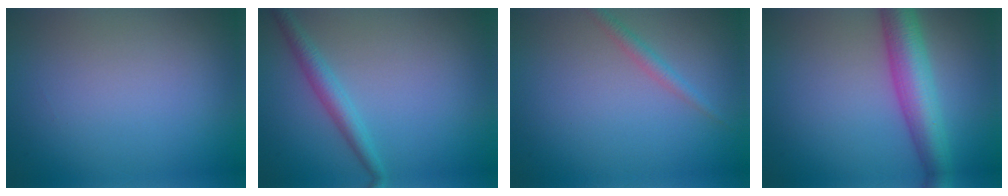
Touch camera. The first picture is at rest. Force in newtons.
{"total": 2.3, "press": 2.3, "slide": 0.1}
{"total": 1.4, "press": 1.4, "slide": 0.1}
{"total": 6.2, "press": 6.2, "slide": 0.2}